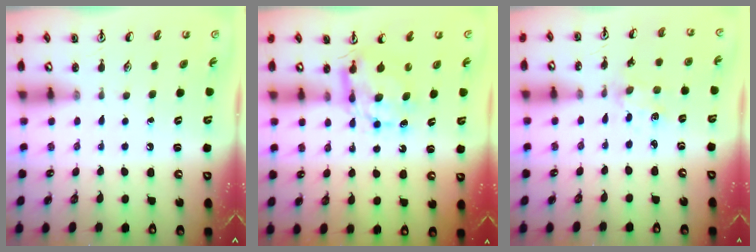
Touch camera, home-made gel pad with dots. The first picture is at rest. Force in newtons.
{"total": 7.7, "press": 7.6, "slide": 0.6}
{"total": 1.8, "press": 1.7, "slide": 0.5}